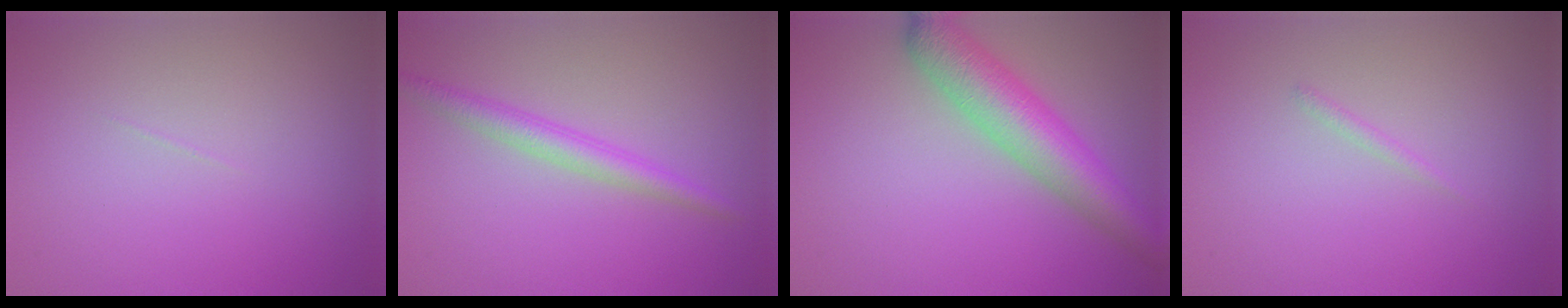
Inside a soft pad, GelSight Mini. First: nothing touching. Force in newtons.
{"total": 2.6, "press": 2.6, "slide": 0.0}
{"total": 6.6, "press": 6.6, "slide": 0.2}
{"total": 0.6, "press": 0.6, "slide": 0.1}